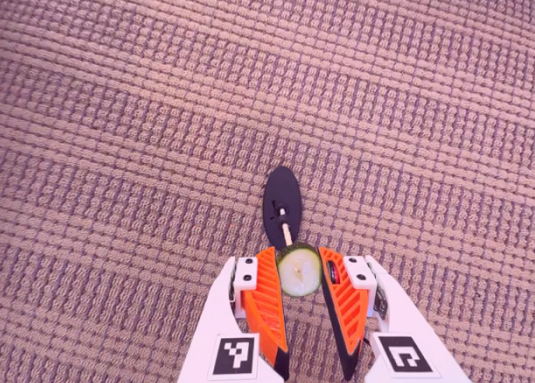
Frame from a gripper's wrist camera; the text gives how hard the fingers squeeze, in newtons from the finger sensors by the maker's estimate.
{"total": 9.2, "left": 9.2, "right": 9.3}